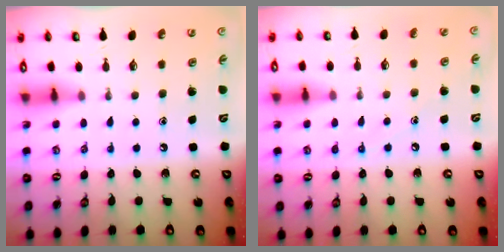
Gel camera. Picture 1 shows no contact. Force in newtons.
{"total": 4.6, "press": 4.6, "slide": 0.5}